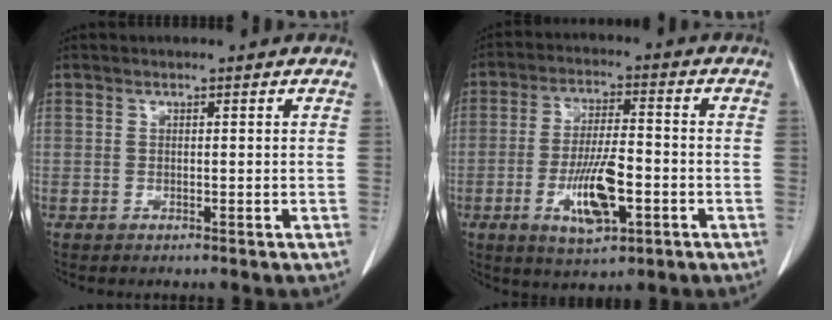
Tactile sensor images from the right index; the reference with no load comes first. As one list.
[{"total": 10.1, "force": [-3.2, 2.7, 9.1], "torque": [-0.176, -0.005, -0.051]}]